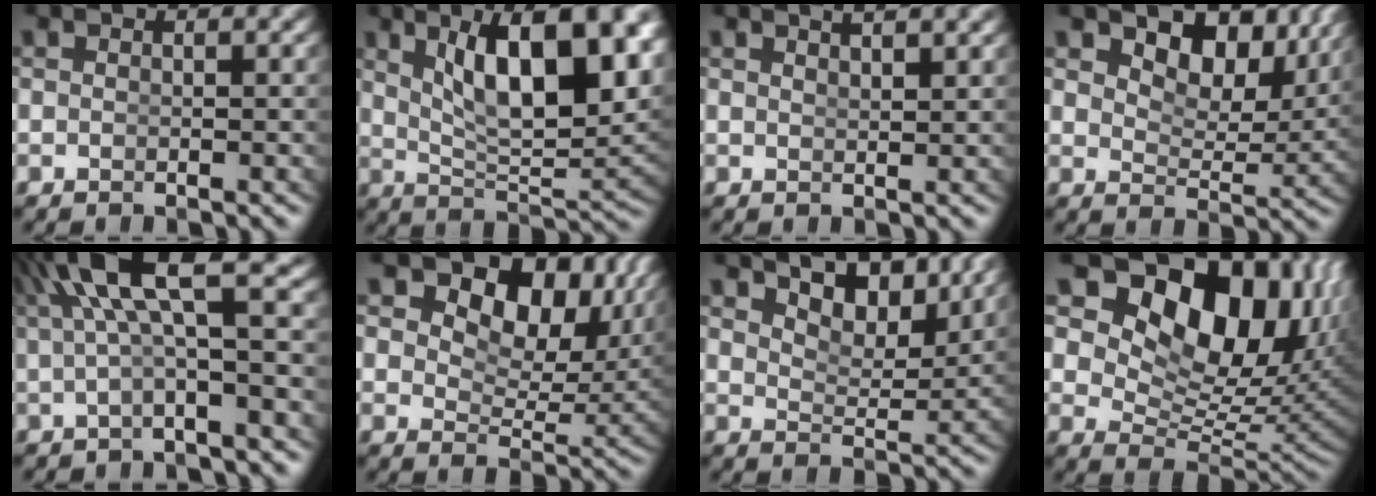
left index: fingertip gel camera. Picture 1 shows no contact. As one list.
[{"total": 10.9, "force": [3.1, 4.0, 9.7], "torque": [-0.133, -0.005, 0.057]}, {"total": 2.2, "force": [1.9, -0.4, 1.0], "torque": [-0.010, -0.007, 0.037]}, {"total": 7.1, "force": [4.6, 3.1, 4.4], "torque": [-0.076, -0.012, 0.078]}, {"total": 5.5, "force": [2.1, 1.0, 5.0], "torque": [-0.085, 0.012, 0.031]}, {"total": 14.1, "force": [5.8, 8.4, 9.8], "torque": [-0.144, 0.015, 0.081]}, {"total": 6.9, "force": [5.4, 2.4, 3.7], "torque": [-0.055, -0.005, 0.086]}, {"total": 18.8, "force": [5.8, 12.0, 13.3], "torque": [-0.219, 0.002, 0.087]}]